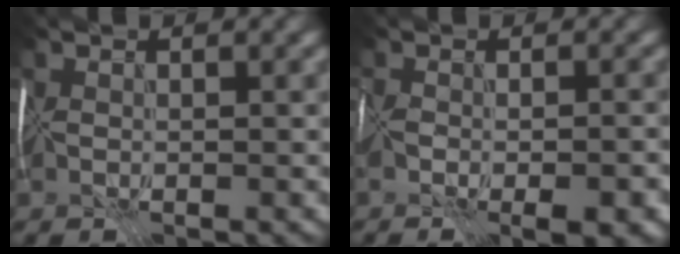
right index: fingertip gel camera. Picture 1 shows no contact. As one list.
[{"total": 5.6, "force": [-2.8, 2.2, 4.4], "torque": [-0.063, -0.005, -0.035]}]